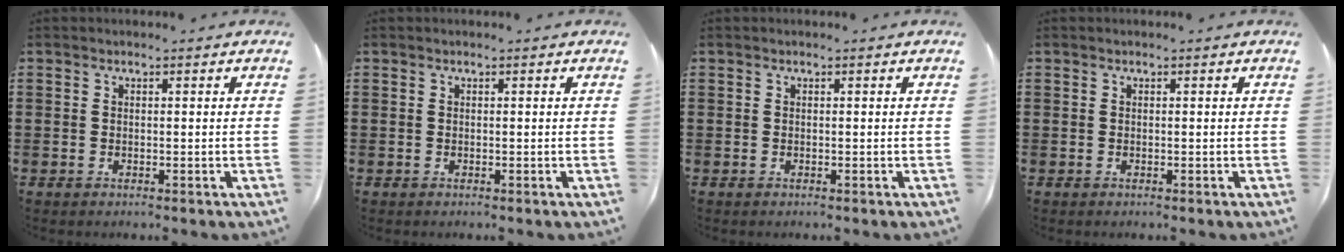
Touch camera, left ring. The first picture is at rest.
{"total": 0.0}
{"total": 0.0}
{"total": 0.0}